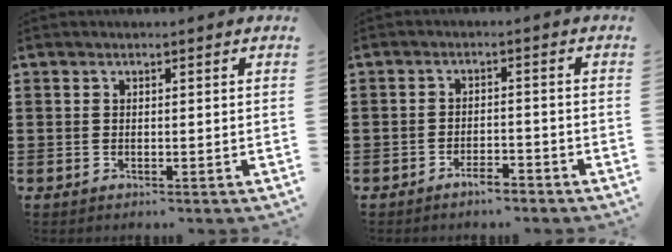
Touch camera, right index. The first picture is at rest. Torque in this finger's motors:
{"motor_torque": [1.08, 0.88, -0.48, -0.04]}